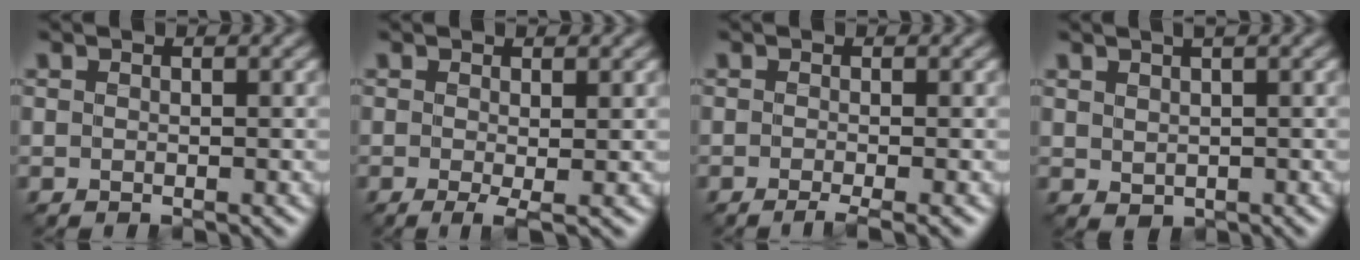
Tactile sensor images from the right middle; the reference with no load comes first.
{"total": 1.4, "force": [-0.2, 0.1, 1.4], "torque": [-0.027, -0.010, -0.007]}
{"total": 2.2, "force": [-1.2, 0.4, 1.8], "torque": [-0.024, -0.009, -0.027]}
{"total": 1.5, "force": [0.9, 0.7, 1.0], "torque": [-0.021, 0.000, 0.019]}